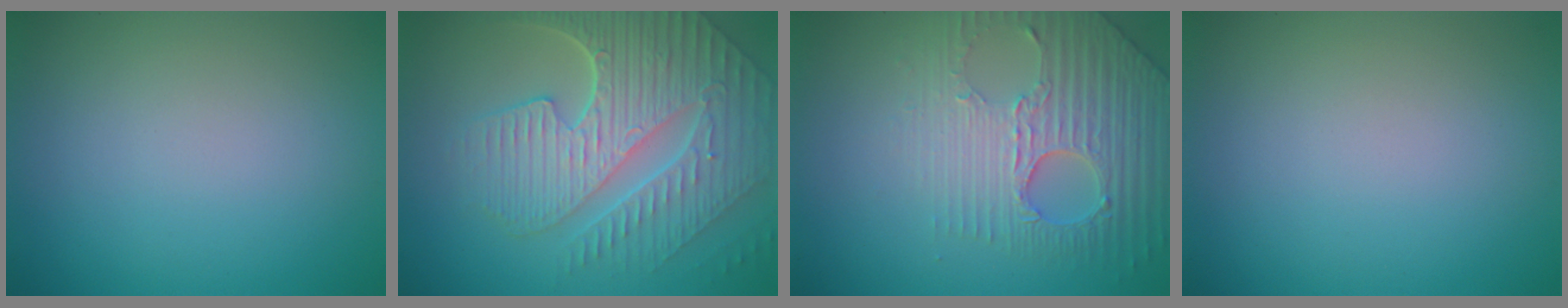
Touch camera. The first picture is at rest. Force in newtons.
{"total": 9.1, "press": 6.1, "slide": 6.7}
{"total": 4.5, "press": 4.3, "slide": 1.3}
{"total": 0.0}